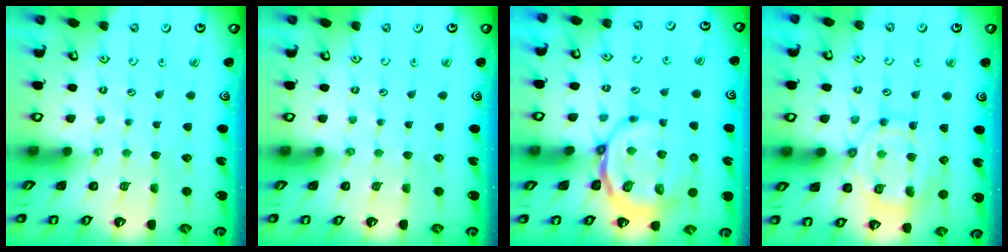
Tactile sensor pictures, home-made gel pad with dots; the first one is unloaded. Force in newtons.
{"total": 0.0}
{"total": 10.8, "press": 10.4, "slide": 2.7}
{"total": 12.8, "press": 12.7, "slide": 1.2}